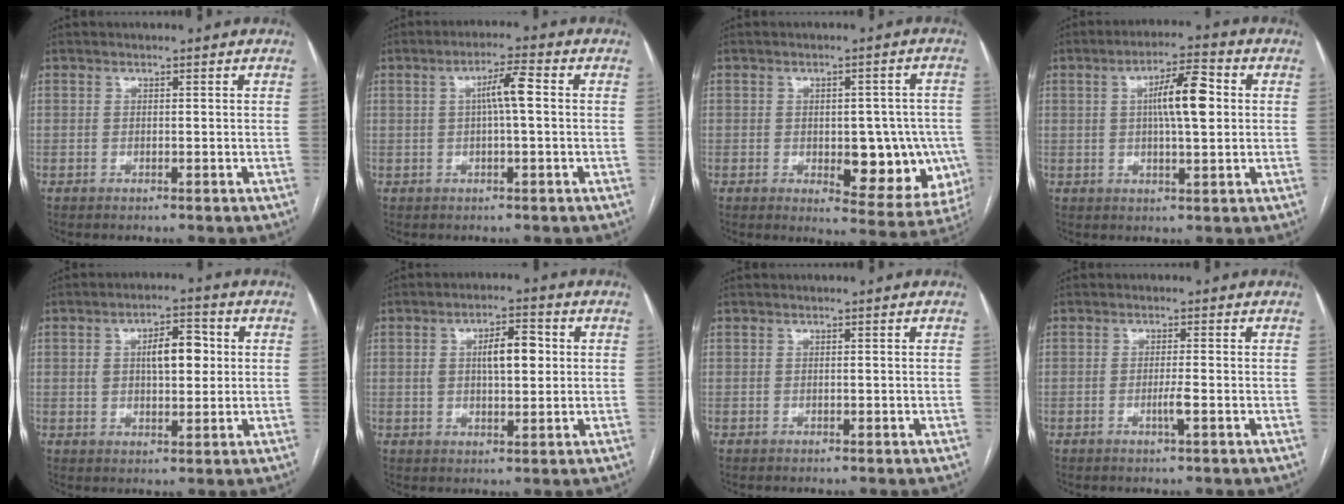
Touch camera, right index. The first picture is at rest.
{"total": 4.6, "force": [0.4, 0.3, 4.6], "torque": [-0.080, 0.012, 0.006]}
{"total": 12.2, "force": [-2.2, 5.6, 10.6], "torque": [-0.113, 0.007, -0.010]}
{"total": 8.1, "force": [1.4, 1.6, 7.8], "torque": [-0.134, 0.017, 0.021]}
{"total": 7.1, "force": [1.3, 3.1, 6.2], "torque": [-0.102, 0.017, 0.025]}
{"total": 6.5, "force": [1.2, 2.5, 5.9], "torque": [-0.099, 0.015, 0.022]}
{"total": 0.0}
{"total": 1.8, "force": [-0.7, -0.3, 1.6], "torque": [-0.032, -0.004, -0.012]}